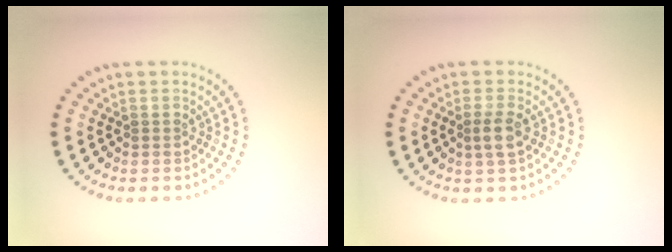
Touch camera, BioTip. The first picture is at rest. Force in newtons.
{"total": 1.9, "press": 1.6, "slide": 0.9}